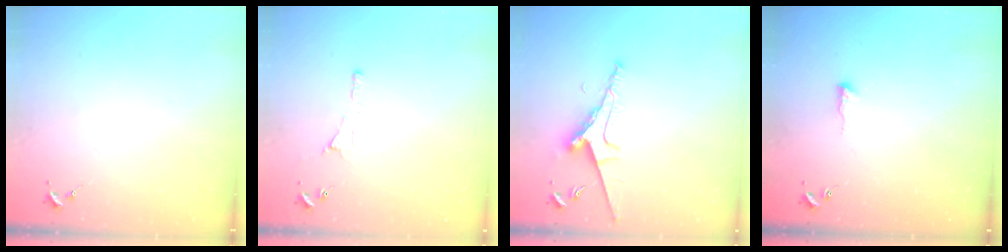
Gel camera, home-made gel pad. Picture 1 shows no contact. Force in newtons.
{"total": 4.9, "press": 4.8, "slide": 0.6}
{"total": 9.5, "press": 9.4, "slide": 1.3}
{"total": 4.4, "press": 4.3, "slide": 0.6}